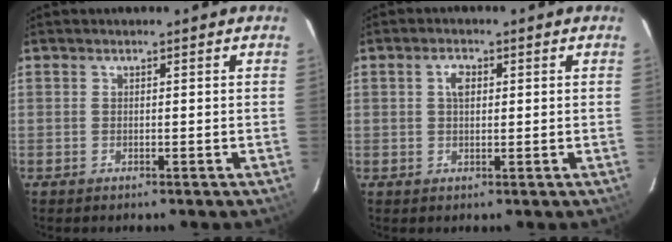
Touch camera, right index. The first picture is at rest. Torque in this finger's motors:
{"motor_torque": [0.04, -0.01, 0.04, 0.05]}